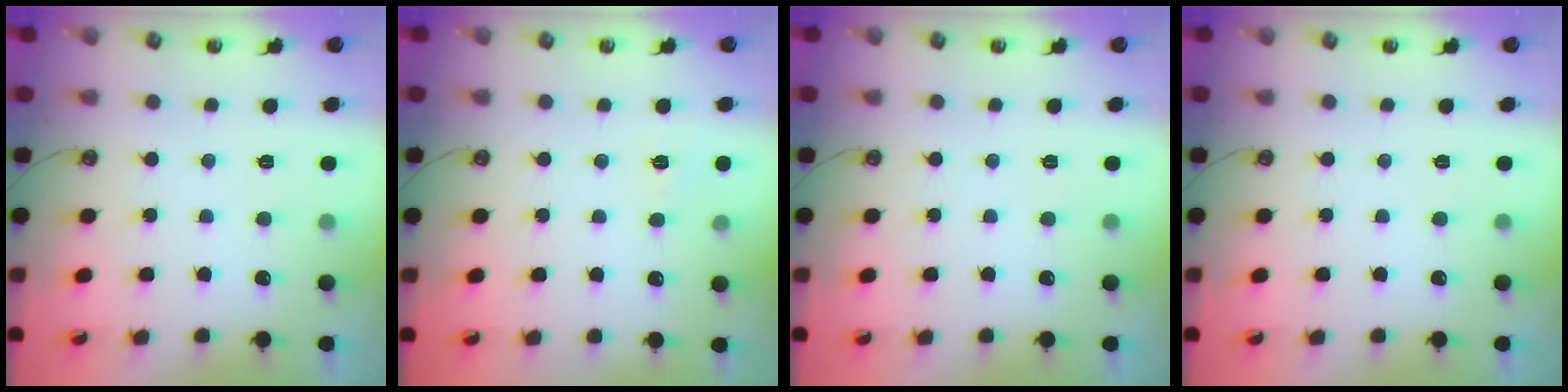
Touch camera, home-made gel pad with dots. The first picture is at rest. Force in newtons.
{"total": 6.0, "press": 6.0, "slide": 0.7}
{"total": 0.0}
{"total": 0.0}